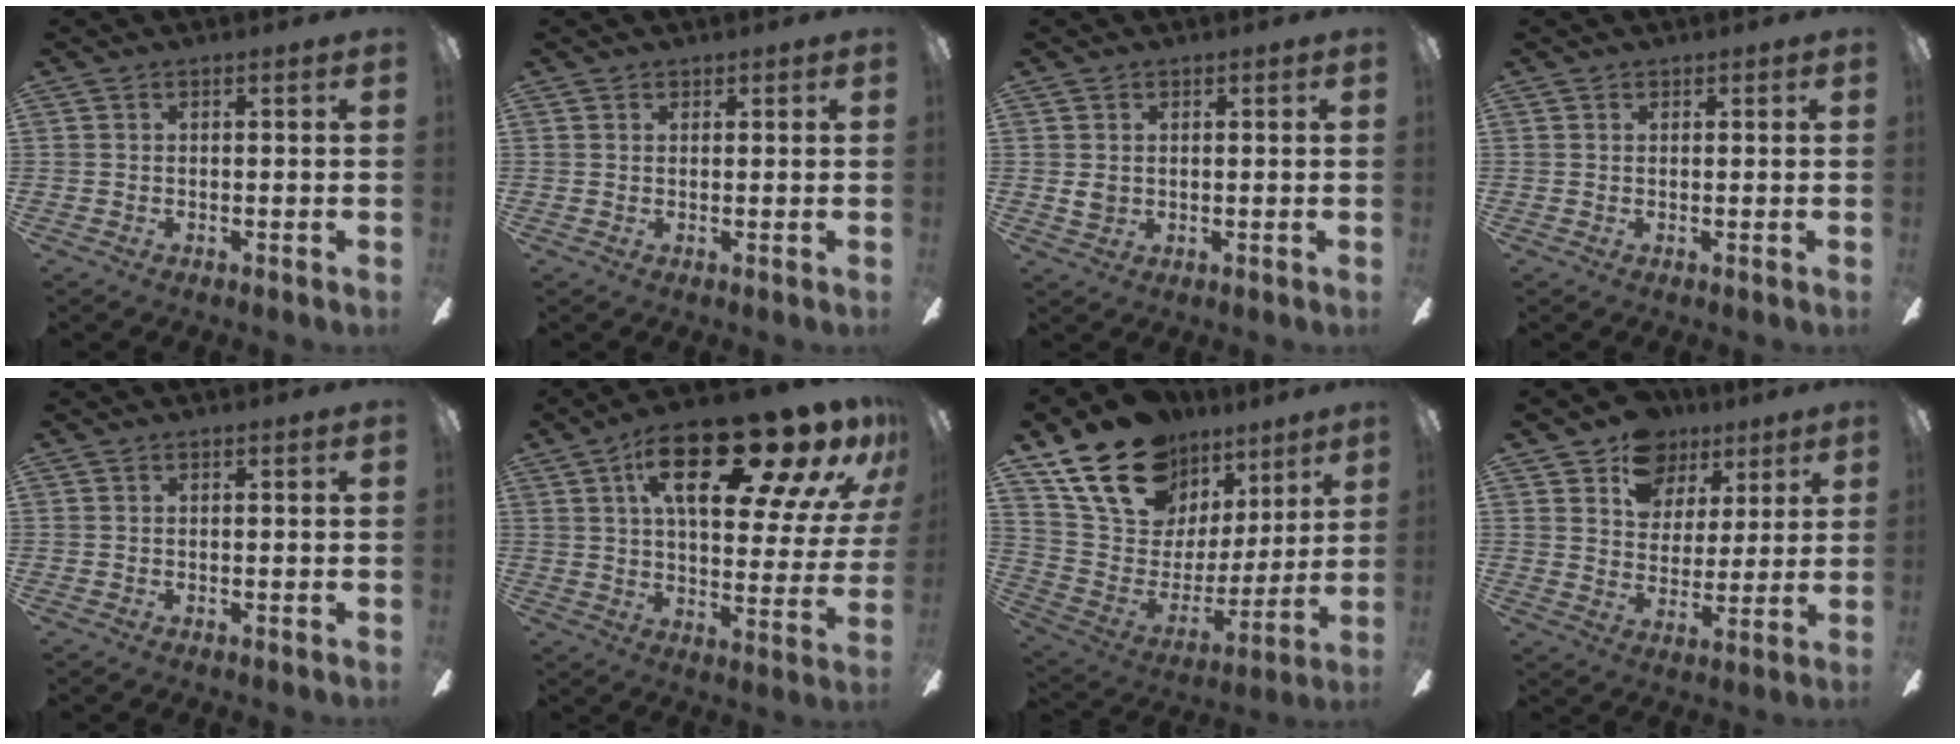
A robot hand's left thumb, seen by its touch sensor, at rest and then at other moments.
{"total": 0.8, "force": [0.7, 0.5, 0.1], "torque": [-0.002, 0.001, 0.013]}
{"total": 2.3, "force": [0.8, 1.9, 1.0], "torque": [-0.013, 0.001, 0.012]}
{"total": 0.6, "force": [0.5, 0.3, 0.1], "torque": [-0.002, 0.001, 0.009]}
{"total": 0.0}
{"total": 24.5, "force": [14.5, 8.9, 17.6], "torque": [-0.260, -0.077, 0.228]}
{"total": 21.7, "force": [15.0, 12.7, 9.2], "torque": [-0.175, -0.084, 0.282]}
{"total": 12.5, "force": [7.9, 9.0, 3.7], "torque": [-0.053, -0.043, 0.147]}